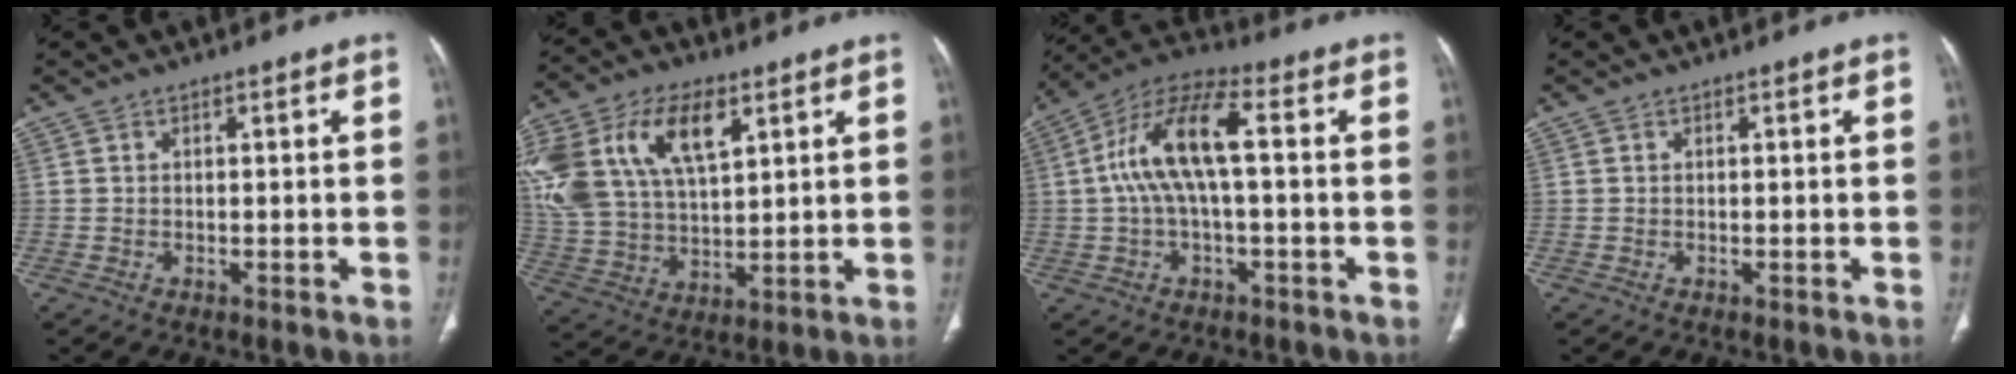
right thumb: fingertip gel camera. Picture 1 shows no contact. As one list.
[{"total": 24.9, "force": [9.9, 14.1, 18.0], "torque": [-0.399, 0.013, 0.189]}, {"total": 12.3, "force": [0.7, 4.5, 11.5], "torque": [-0.241, 0.041, 0.008]}, {"total": 0.0}]